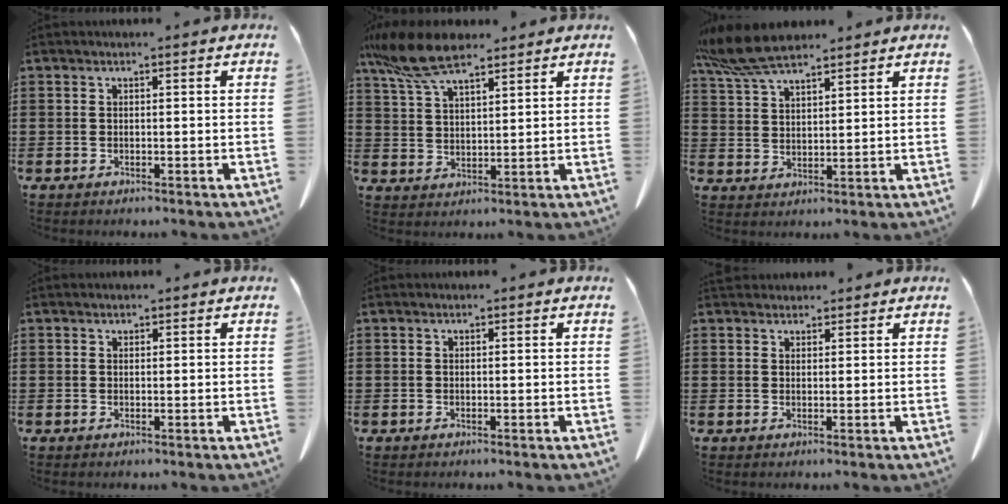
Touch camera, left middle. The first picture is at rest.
{"total": 9.9, "force": [7.3, 2.7, 6.1], "torque": [-0.142, -0.013, 0.138]}
{"total": 8.1, "force": [6.7, 2.0, 4.2], "torque": [-0.108, -0.013, 0.126]}
{"total": 0.6, "force": [0.6, 0.2, 0.1], "torque": [-0.004, -0.002, 0.013]}
{"total": 0.0}
{"total": 2.1, "force": [2.0, 0.7, 0.1], "torque": [-0.007, 0.000, 0.040]}